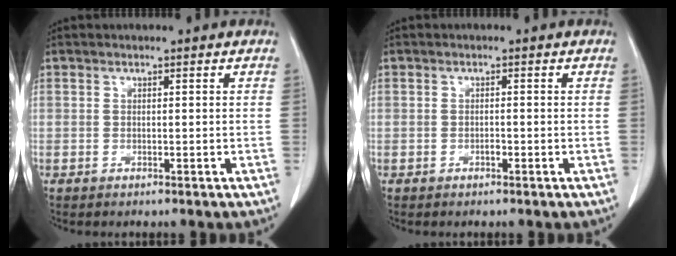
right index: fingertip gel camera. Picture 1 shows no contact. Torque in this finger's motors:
{"motor_torque": [0.18, 0.10, 0.07, 0.03]}